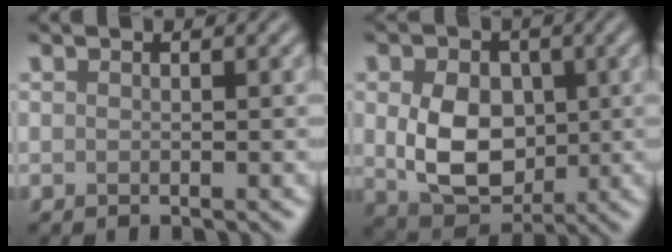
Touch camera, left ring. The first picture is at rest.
{"total": 7.2, "force": [0.2, 5.3, 4.8], "torque": [-0.097, -0.011, 0.011]}